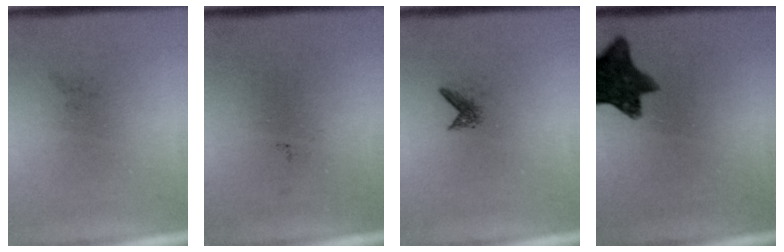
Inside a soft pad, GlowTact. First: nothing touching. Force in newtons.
{"total": 0.0}
{"total": 1.1}
{"total": 10.8}